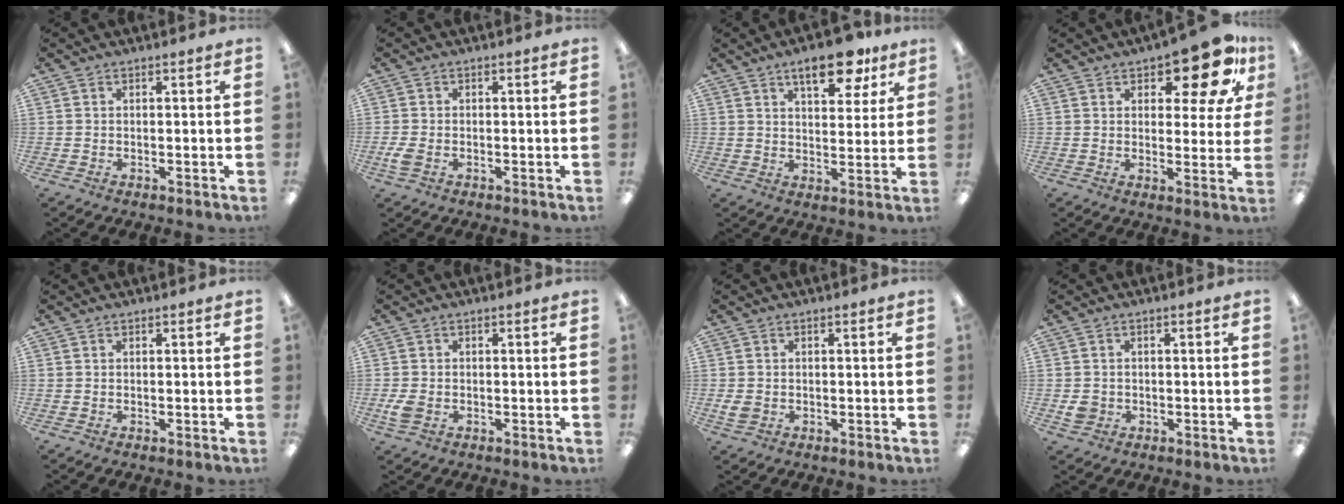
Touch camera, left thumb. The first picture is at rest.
{"total": 3.1, "force": [-1.0, 1.8, 2.3], "torque": [-0.058, -0.002, -0.021]}
{"total": 12.4, "force": [7.6, 5.3, 8.2], "torque": [-0.103, -0.032, 0.125]}
{"total": 14.1, "force": [8.5, 5.7, 9.7], "torque": [-0.122, -0.043, 0.138]}
{"total": 0.0}
{"total": 3.6, "force": [-1.0, 2.4, 2.5], "torque": [-0.062, -0.002, -0.022]}
{"total": 2.8, "force": [-0.7, 2.1, 1.8], "torque": [-0.044, -0.001, -0.016]}
{"total": 3.0, "force": [-0.6, 2.7, 1.2], "torque": [-0.012, 0.002, -0.012]}